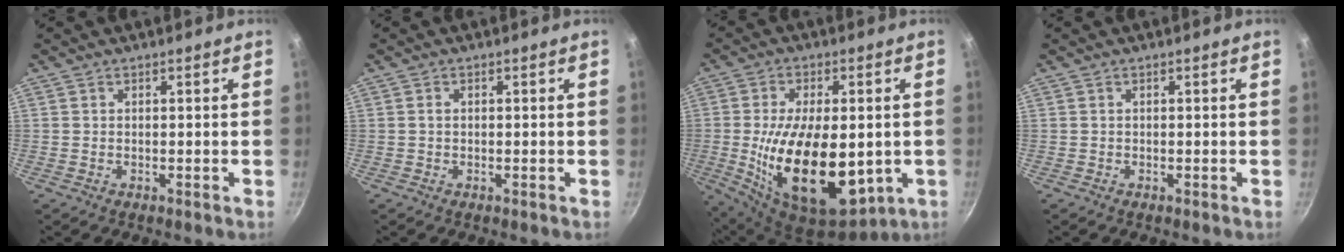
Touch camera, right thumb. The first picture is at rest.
{"total": 0.7, "force": [0.1, 0.5, 0.5], "torque": [-0.008, 0.004, 0.001]}
{"total": 22.3, "force": [-2.3, 11.8, 18.8], "torque": [-0.320, -0.012, -0.021]}
{"total": 0.0}